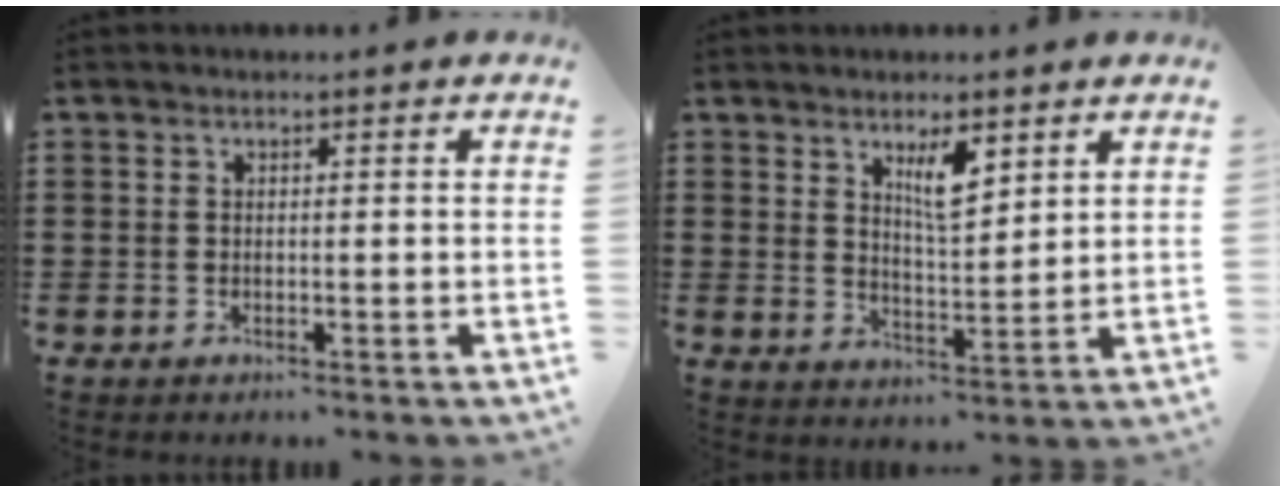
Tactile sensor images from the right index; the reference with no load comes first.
{"total": 5.4, "force": [3.1, 1.7, 4.1], "torque": [-0.071, -0.003, 0.050]}